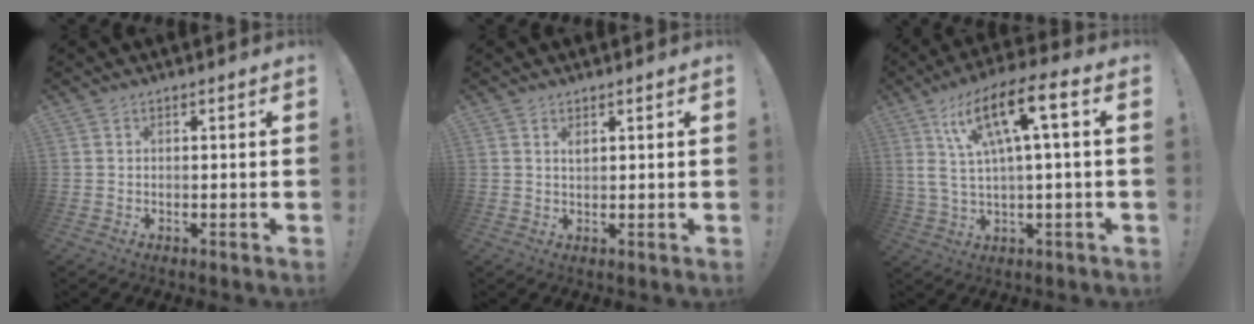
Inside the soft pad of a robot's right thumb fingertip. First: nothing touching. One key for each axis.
{"total": 1.2, "fx": 0.8, "fy": 0.4, "fz": 0.7, "tx": -0.005, "ty": -0.004, "tz": 0.013}
{"total": 15.1, "fx": 4.8, "fy": 3.1, "fz": 14.0, "tx": -0.253, "ty": -0.014, "tz": 0.066}